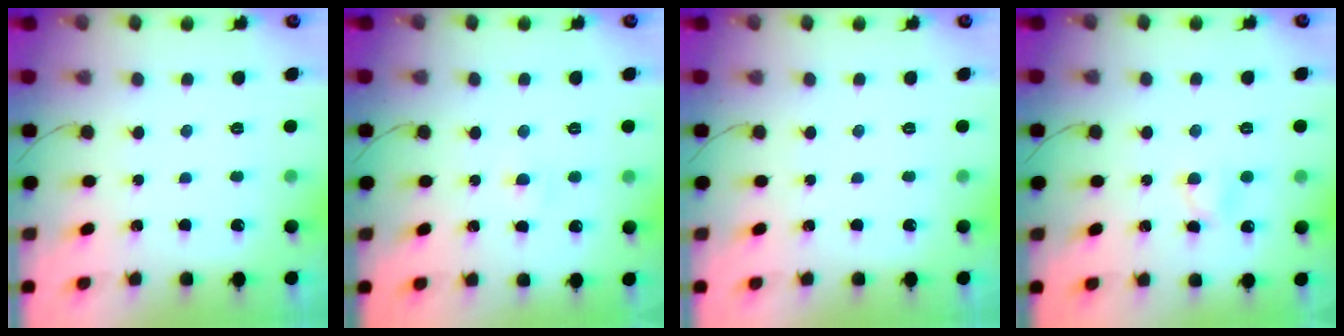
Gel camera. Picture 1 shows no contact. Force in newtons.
{"total": 2.8, "press": 2.6, "slide": 1.0}
{"total": 0.0}
{"total": 3.8, "press": 3.7, "slide": 0.7}